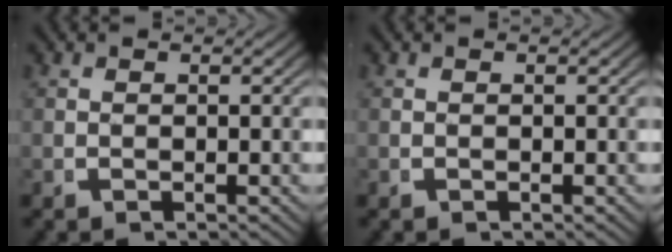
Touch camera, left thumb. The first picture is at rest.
{"total": 0.0}